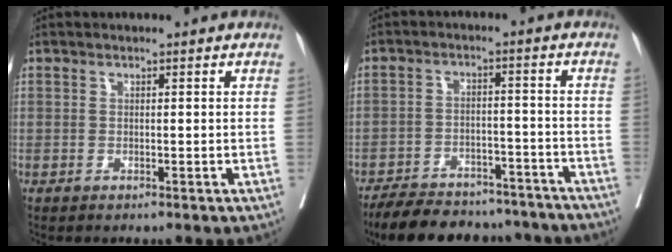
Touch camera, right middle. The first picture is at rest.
{"total": 17.6, "force": [-15.6, 5.6, 5.8], "torque": [-0.114, 0.002, -0.215]}